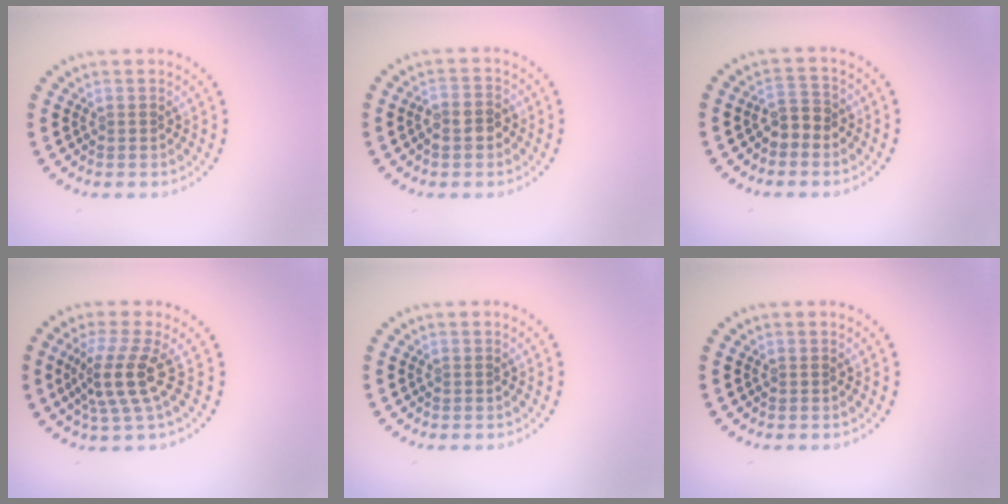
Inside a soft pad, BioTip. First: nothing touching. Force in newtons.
{"total": 2.3, "press": 2.1, "slide": 0.8}
{"total": 2.0, "press": 1.8, "slide": 0.7}
{"total": 3.9, "press": 2.8, "slide": 2.7}
{"total": 0.0}
{"total": 0.0}